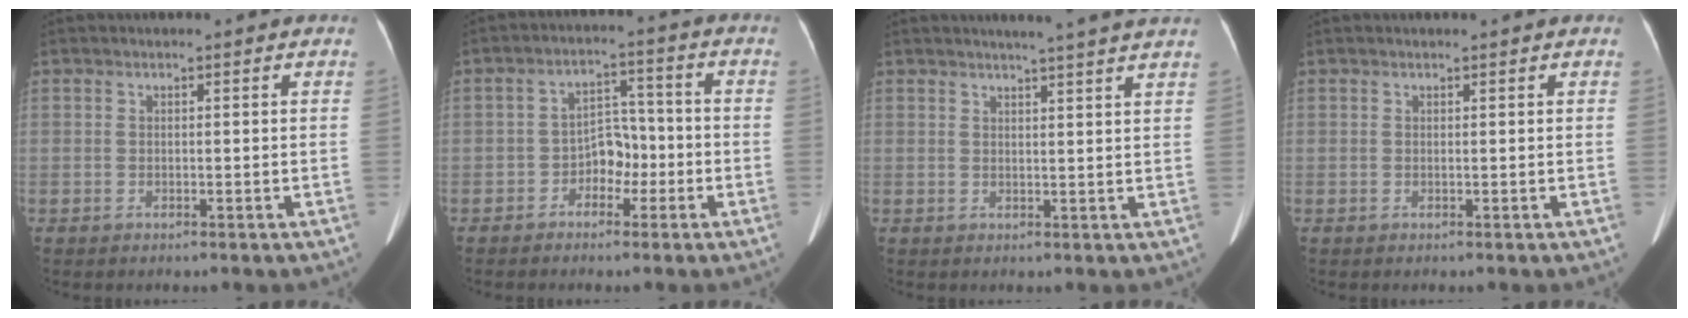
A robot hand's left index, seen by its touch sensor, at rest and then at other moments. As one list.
[{"total": 5.0, "force": [-2.2, 3.2, 3.2], "torque": [-0.053, 0.021, -0.039]}, {"total": 8.1, "force": [7.1, -0.8, 3.9], "torque": [-0.048, 0.009, 0.069]}, {"total": 0.6, "force": [0.5, 0.0, 0.3], "torque": [-0.006, 0.007, 0.006]}]